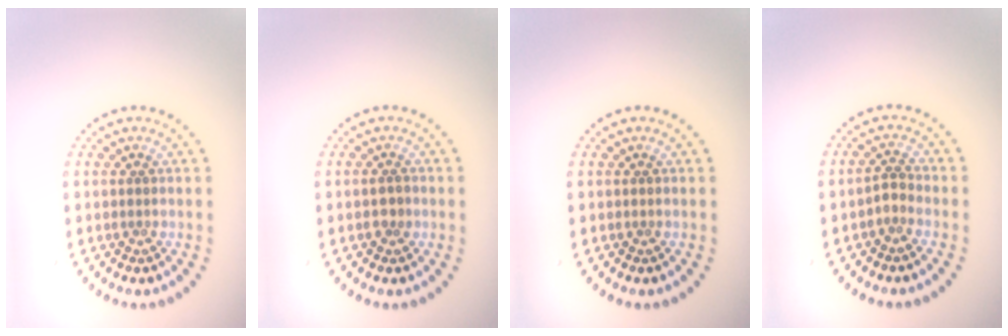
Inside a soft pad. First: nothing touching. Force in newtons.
{"total": 1.1, "press": 1.1, "slide": 0.2}
{"total": 0.0}
{"total": 1.2, "press": 0.9, "slide": 0.8}